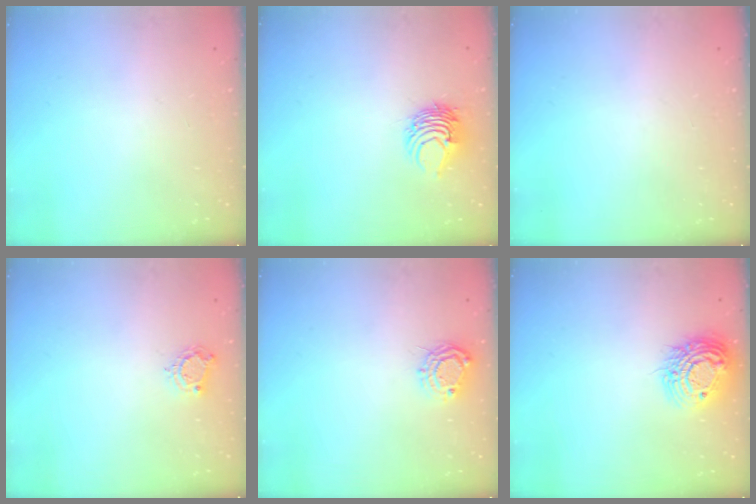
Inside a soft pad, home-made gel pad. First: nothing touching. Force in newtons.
{"total": 7.8, "press": 7.7, "slide": 1.1}
{"total": 0.0}
{"total": 5.5, "press": 5.5, "slide": 0.3}
{"total": 7.8, "press": 7.7, "slide": 0.4}
{"total": 14.4, "press": 14.4, "slide": 1.0}